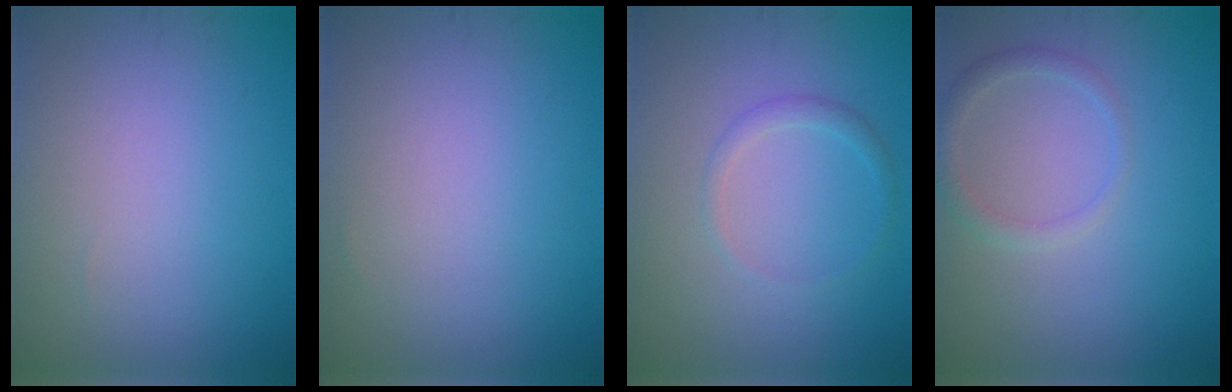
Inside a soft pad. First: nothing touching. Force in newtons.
{"total": 0.0}
{"total": 1.3, "press": 1.3, "slide": 0.0}
{"total": 1.7, "press": 1.7, "slide": 0.1}